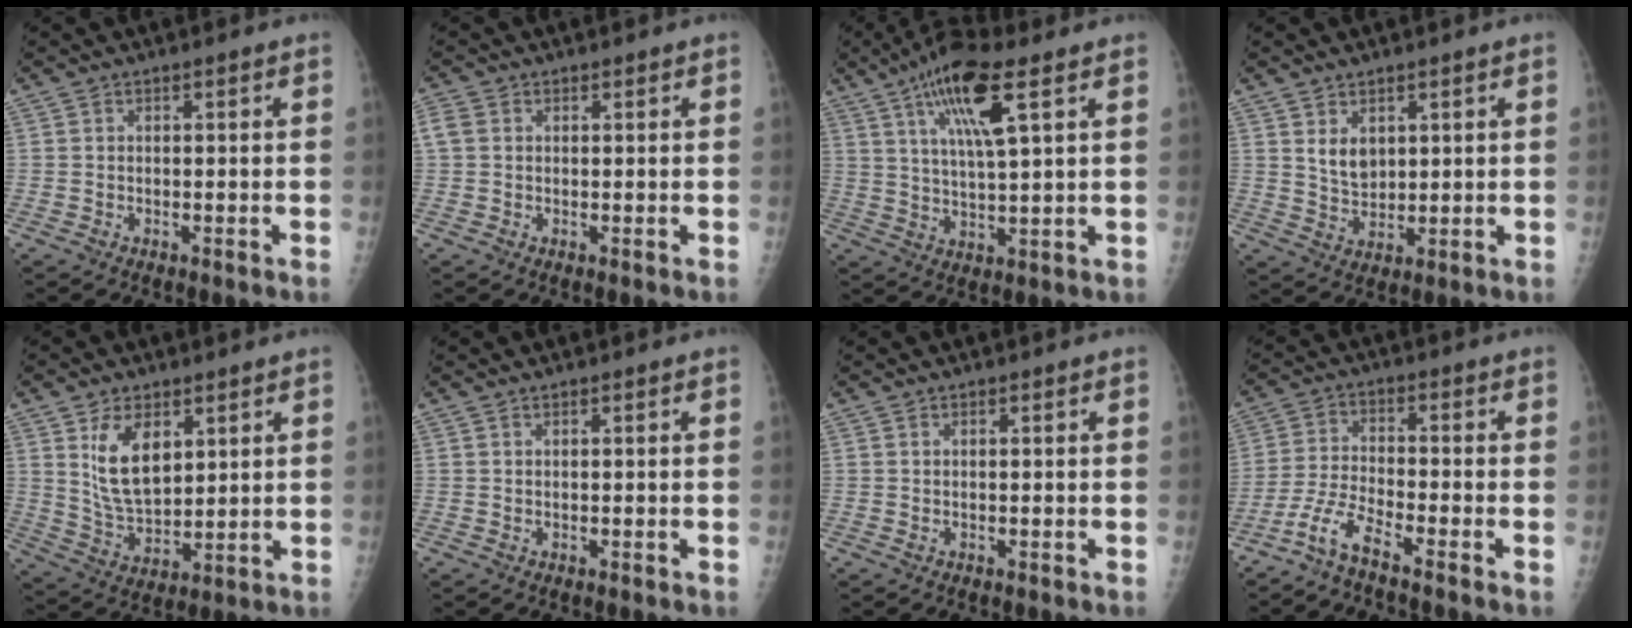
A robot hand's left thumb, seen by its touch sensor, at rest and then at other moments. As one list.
[{"total": 2.5, "force": [0.7, 2.0, 1.3], "torque": [-0.033, 0.006, 0.013]}, {"total": 12.3, "force": [5.8, 2.8, 10.5], "torque": [-0.193, -0.014, 0.104]}, {"total": 4.8, "force": [2.0, 3.2, 3.0], "torque": [-0.038, -0.021, 0.046]}, {"total": 10.8, "force": [4.3, 6.2, 7.8], "torque": [-0.115, -0.028, 0.094]}, {"total": 0.0}, {"total": 0.0}, {"total": 5.6, "force": [-4.5, 0.2, 3.2], "torque": [-0.082, 0.016, -0.101]}]